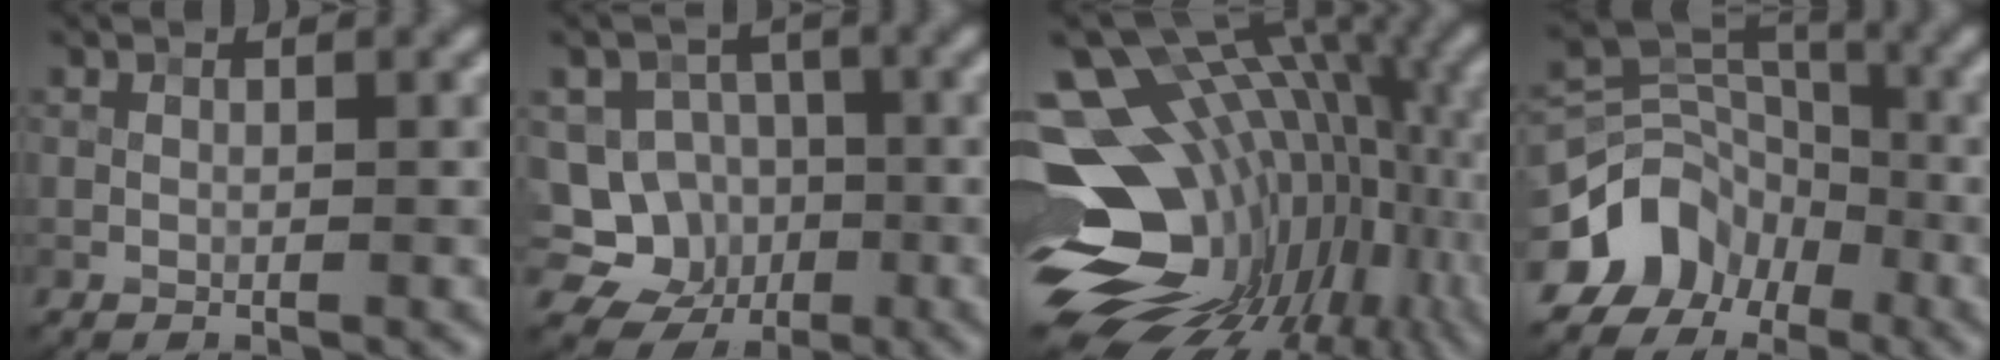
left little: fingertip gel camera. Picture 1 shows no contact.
{"total": 9.7, "force": [-3.4, 8.6, 2.8], "torque": [-0.045, 0.017, -0.073]}
{"total": 19.2, "force": [-0.9, 12.5, 14.6], "torque": [-0.218, 0.003, 0.005]}
{"total": 7.4, "force": [-4.2, 5.4, 2.7], "torque": [-0.032, 0.013, -0.086]}